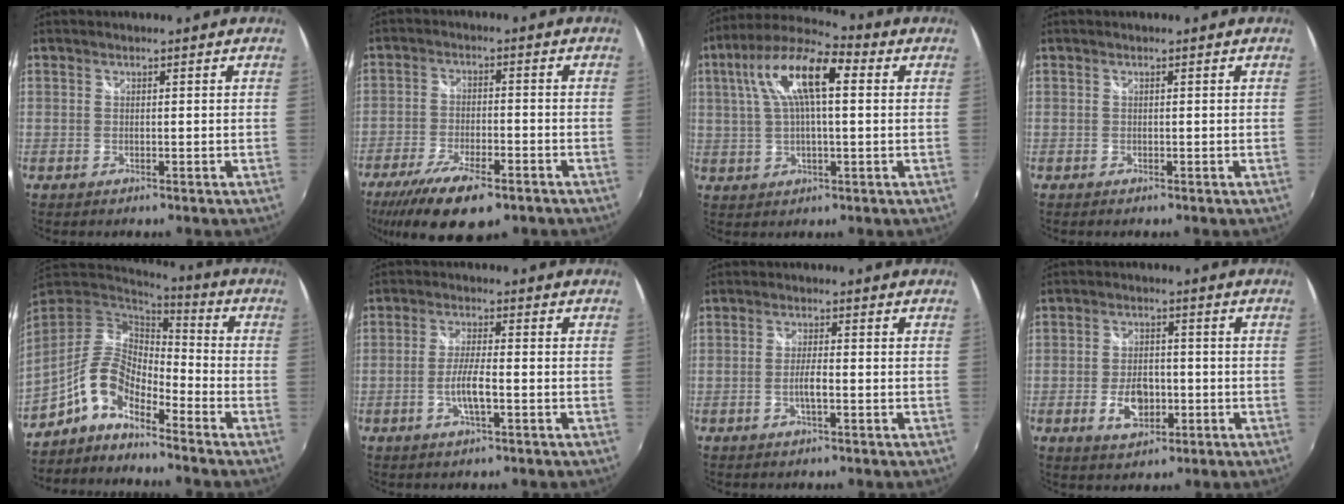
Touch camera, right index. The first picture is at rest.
{"total": 14.5, "force": [-9.9, 4.4, 9.7], "torque": [-0.205, -0.044, -0.168]}
{"total": 14.3, "force": [3.9, 4.8, 12.9], "torque": [-0.243, 0.031, 0.061]}
{"total": 0.0}
{"total": 9.3, "force": [-6.2, 3.7, 5.8], "torque": [-0.117, 0.016, -0.128]}
{"total": 5.1, "force": [-1.7, 0.7, 4.8], "torque": [-0.096, -0.003, -0.033]}
{"total": 2.8, "force": [-1.0, 0.3, 2.6], "torque": [-0.051, -0.001, -0.019]}
{"total": 6.9, "force": [-2.1, 4.1, 5.1], "torque": [-0.103, -0.002, -0.031]}